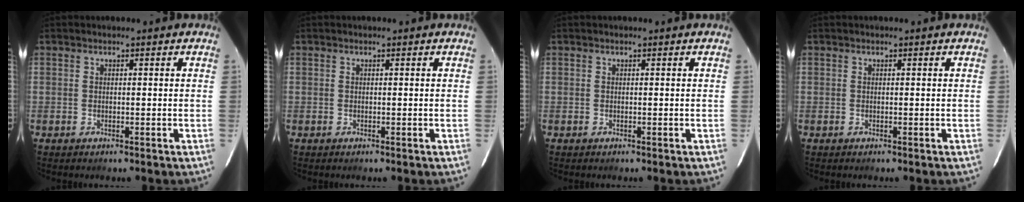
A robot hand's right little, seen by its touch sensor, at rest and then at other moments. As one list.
[{"total": 0.0}, {"total": 0.0}, {"total": 0.0}]